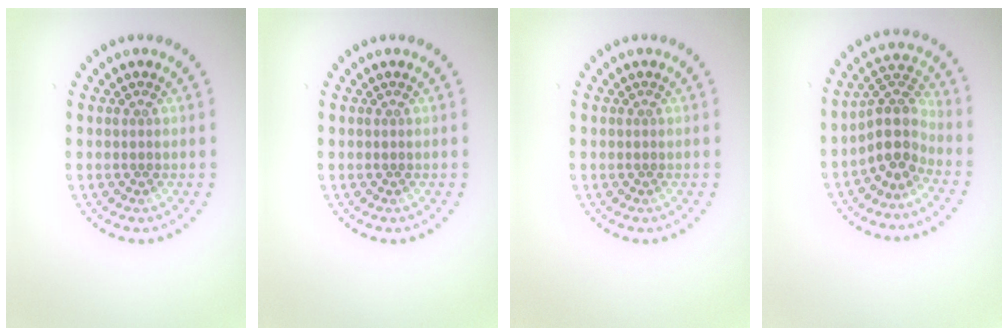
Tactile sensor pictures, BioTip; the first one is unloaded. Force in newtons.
{"total": 0.0}
{"total": 0.0}
{"total": 3.8, "press": 2.9, "slide": 2.5}